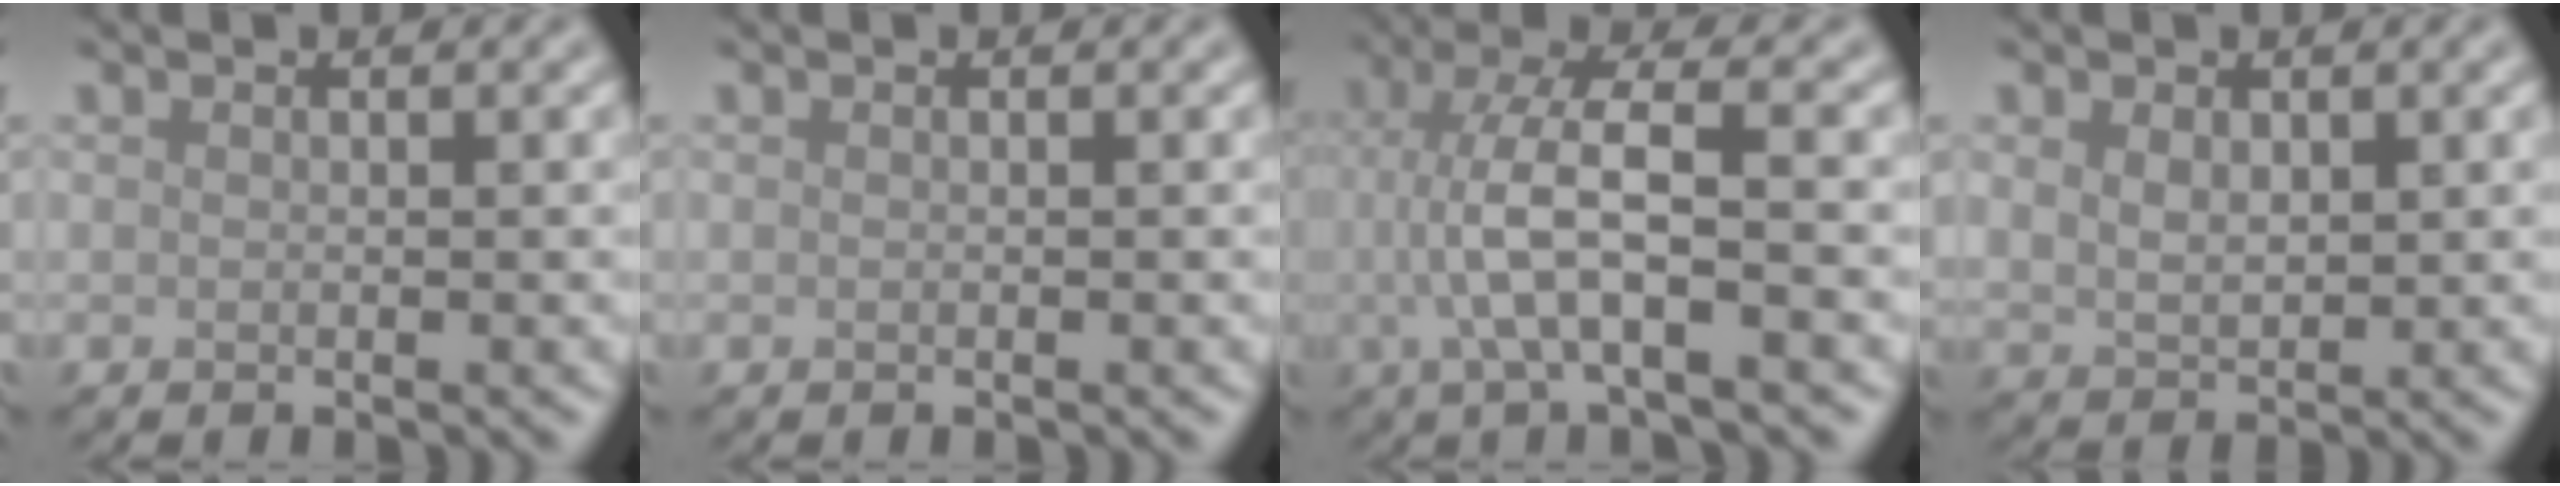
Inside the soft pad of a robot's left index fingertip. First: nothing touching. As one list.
[{"total": 0.0}, {"total": 6.4, "force": [-0.5, 1.5, 6.2], "torque": [-0.123, 0.011, -0.010]}, {"total": 2.3, "force": [0.8, 1.5, 1.5], "torque": [-0.033, -0.003, 0.020]}]